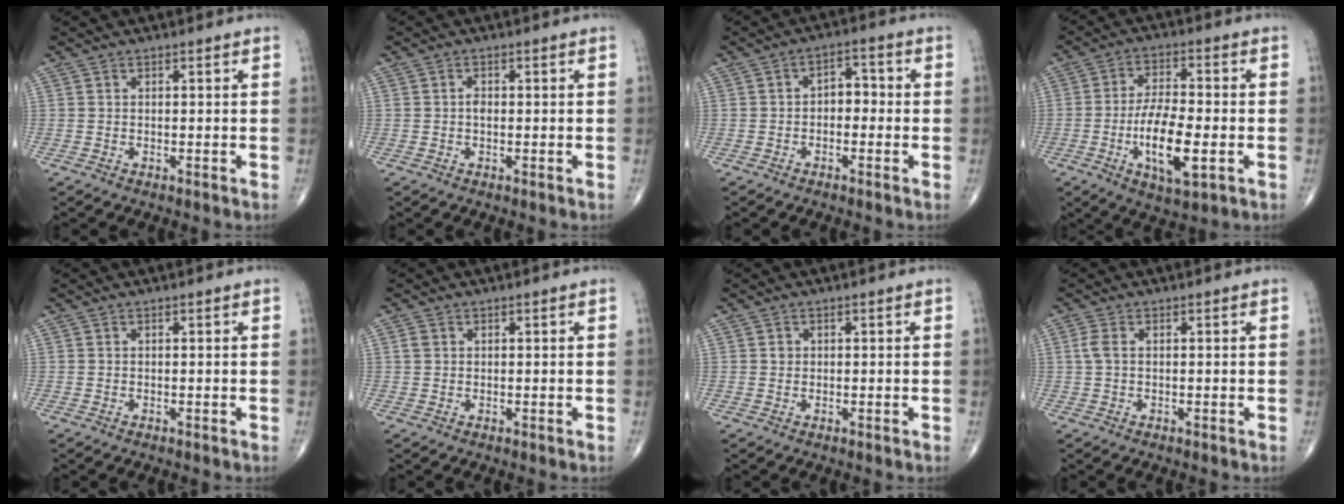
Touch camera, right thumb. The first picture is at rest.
{"total": 1.1, "force": [-0.1, 0.7, 0.8], "torque": [-0.013, 0.002, -0.003]}
{"total": 4.0, "force": [-0.7, 2.7, 2.9], "torque": [-0.025, 0.021, -0.021]}
{"total": 12.0, "force": [-3.2, 4.4, 10.8], "torque": [-0.193, 0.004, -0.055]}
{"total": 0.0}
{"total": 1.3, "force": [0.4, 1.1, 0.6], "torque": [-0.010, 0.003, 0.007]}
{"total": 0.9, "force": [0.2, 0.8, 0.3], "torque": [-0.001, 0.001, 0.003]}
{"total": 2.1, "force": [0.3, 1.2, 1.7], "torque": [-0.049, 0.006, 0.004]}